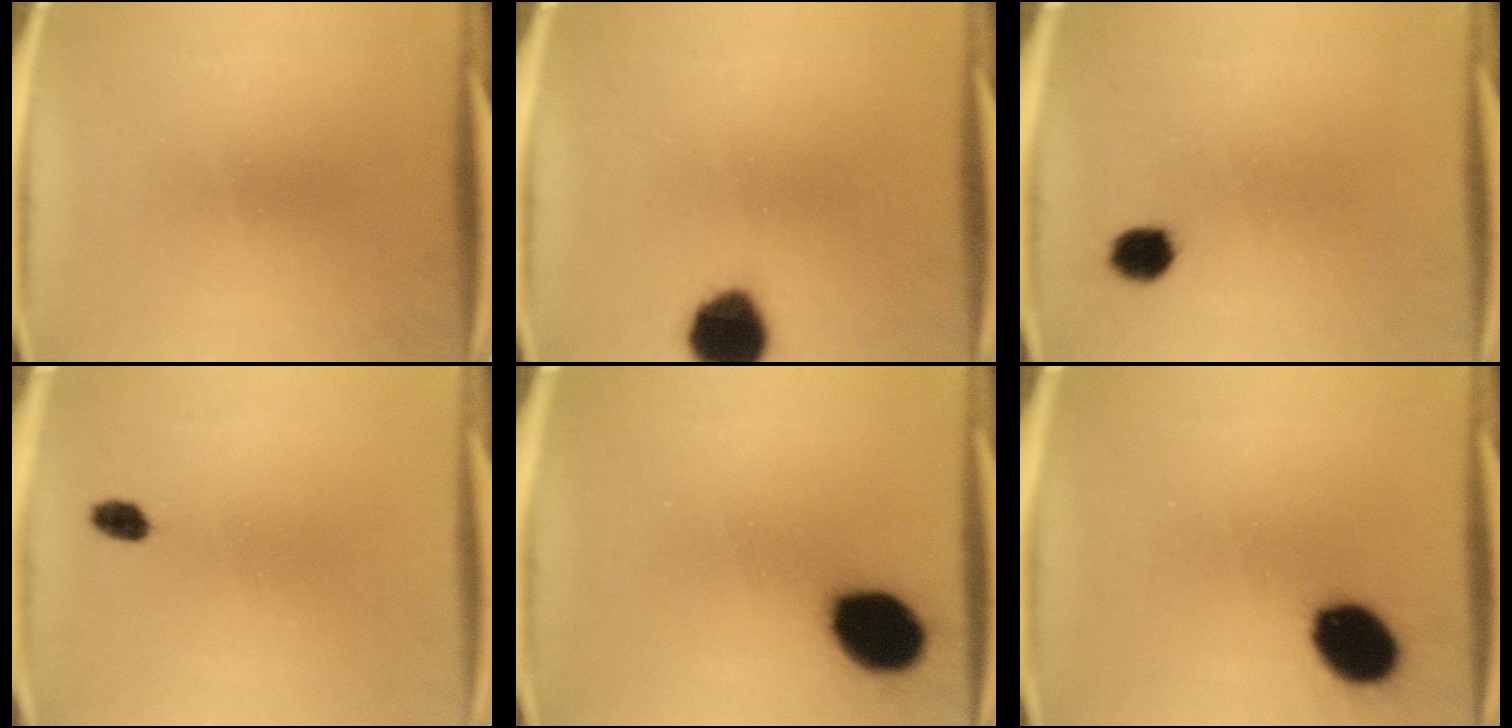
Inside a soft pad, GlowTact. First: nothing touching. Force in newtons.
{"total": 11.1}
{"total": 4.5}
{"total": 2.1}
{"total": 13.7}
{"total": 11.9}